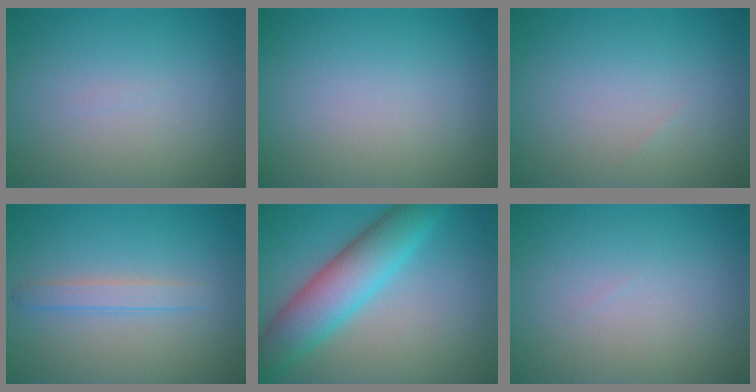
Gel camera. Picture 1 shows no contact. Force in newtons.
{"total": 0.0}
{"total": 0.0}
{"total": 1.8, "press": 1.8, "slide": 0.1}
{"total": 7.0, "press": 7.0, "slide": 0.0}
{"total": 0.0}